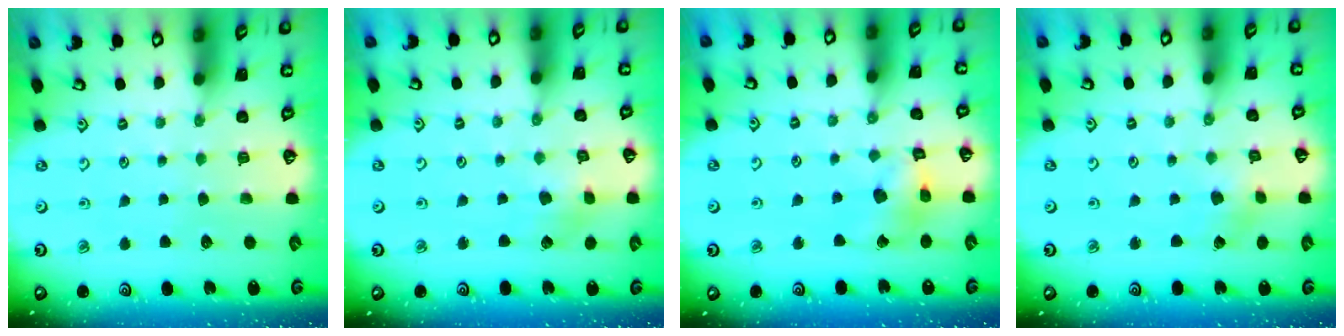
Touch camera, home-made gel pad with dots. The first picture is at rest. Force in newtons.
{"total": 2.8, "press": 2.8, "slide": 0.1}
{"total": 9.6, "press": 9.5, "slide": 1.1}
{"total": 2.1, "press": 2.1, "slide": 0.3}